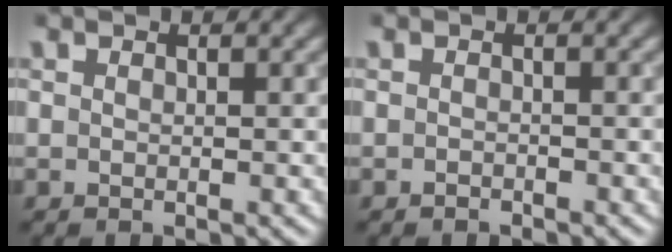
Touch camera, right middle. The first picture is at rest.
{"total": 0.6, "force": [-0.5, 0.2, 0.1], "torque": [-0.001, -0.001, -0.009]}